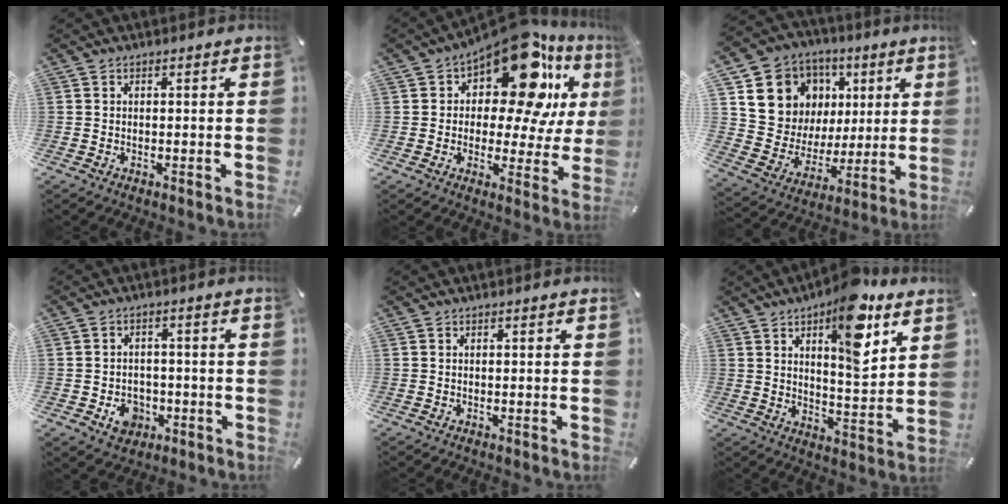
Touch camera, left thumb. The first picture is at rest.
{"total": 18.3, "force": [10.1, 8.3, 12.8], "torque": [-0.185, -0.075, 0.167]}
{"total": 12.4, "force": [5.3, 11.1, 1.7], "torque": [-0.032, -0.049, 0.112]}
{"total": 6.4, "force": [-2.2, 5.4, 2.7], "torque": [-0.039, 0.009, -0.038]}
{"total": 0.0}
{"total": 15.0, "force": [8.3, 5.9, 11.0], "torque": [-0.155, -0.043, 0.135]}